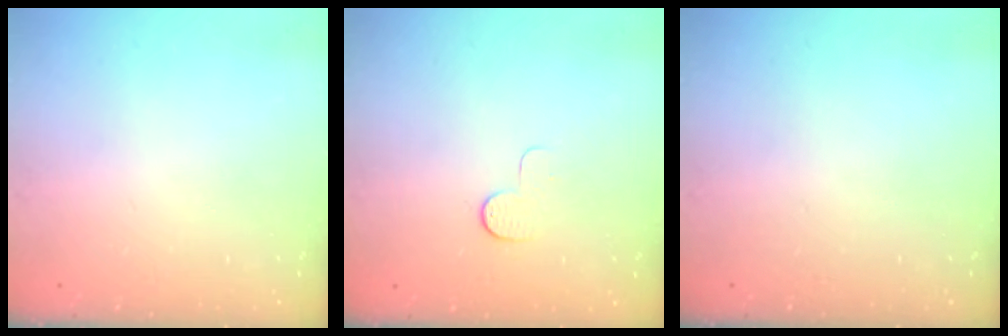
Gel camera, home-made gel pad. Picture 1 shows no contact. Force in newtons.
{"total": 5.4, "press": 5.4, "slide": 0.5}
{"total": 0.0}